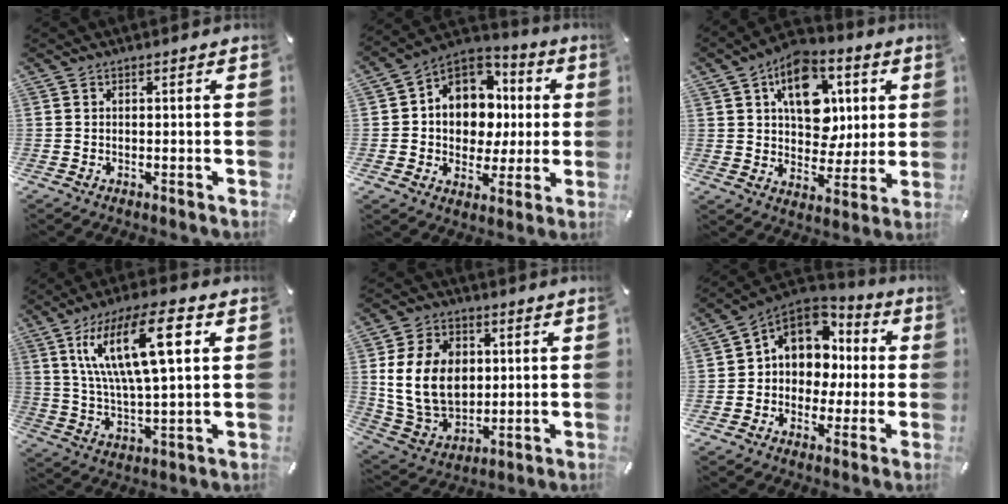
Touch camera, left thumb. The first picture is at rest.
{"total": 12.3, "force": [1.5, 11.2, 5.0], "torque": [-0.092, -0.009, 0.036]}
{"total": 15.1, "force": [5.0, 11.2, 8.7], "torque": [-0.125, -0.016, 0.094]}
{"total": 18.3, "force": [7.4, 5.9, 15.6], "torque": [-0.318, -0.002, 0.113]}
{"total": 15.7, "force": [2.0, 12.2, 9.7], "torque": [-0.213, 0.010, 0.036]}
{"total": 11.3, "force": [2.4, 9.9, 4.9], "torque": [-0.095, -0.011, 0.050]}